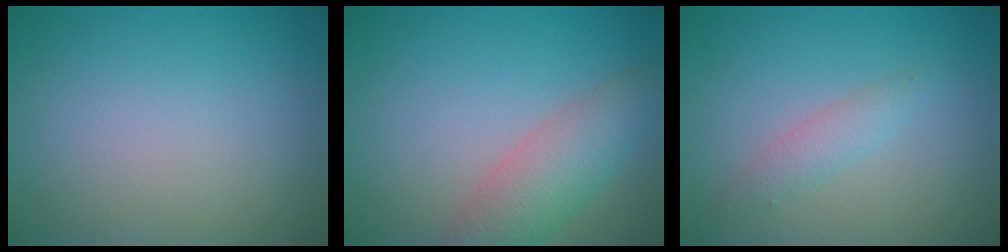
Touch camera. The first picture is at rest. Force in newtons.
{"total": 4.6, "press": 4.6, "slide": 0.1}
{"total": 1.7, "press": 1.7, "slide": 0.1}